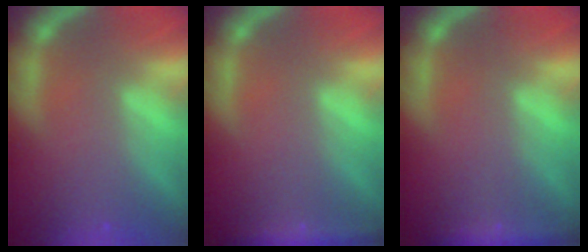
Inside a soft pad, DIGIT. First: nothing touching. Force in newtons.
{"total": 3.5}
{"total": 2.4}